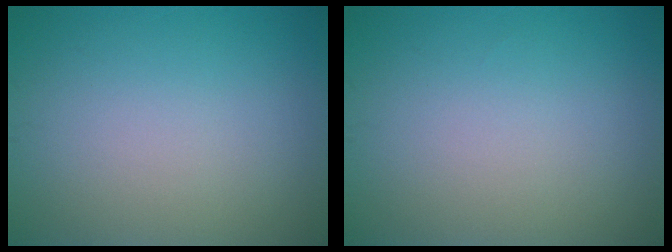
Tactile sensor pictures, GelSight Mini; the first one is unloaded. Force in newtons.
{"total": 0.0}